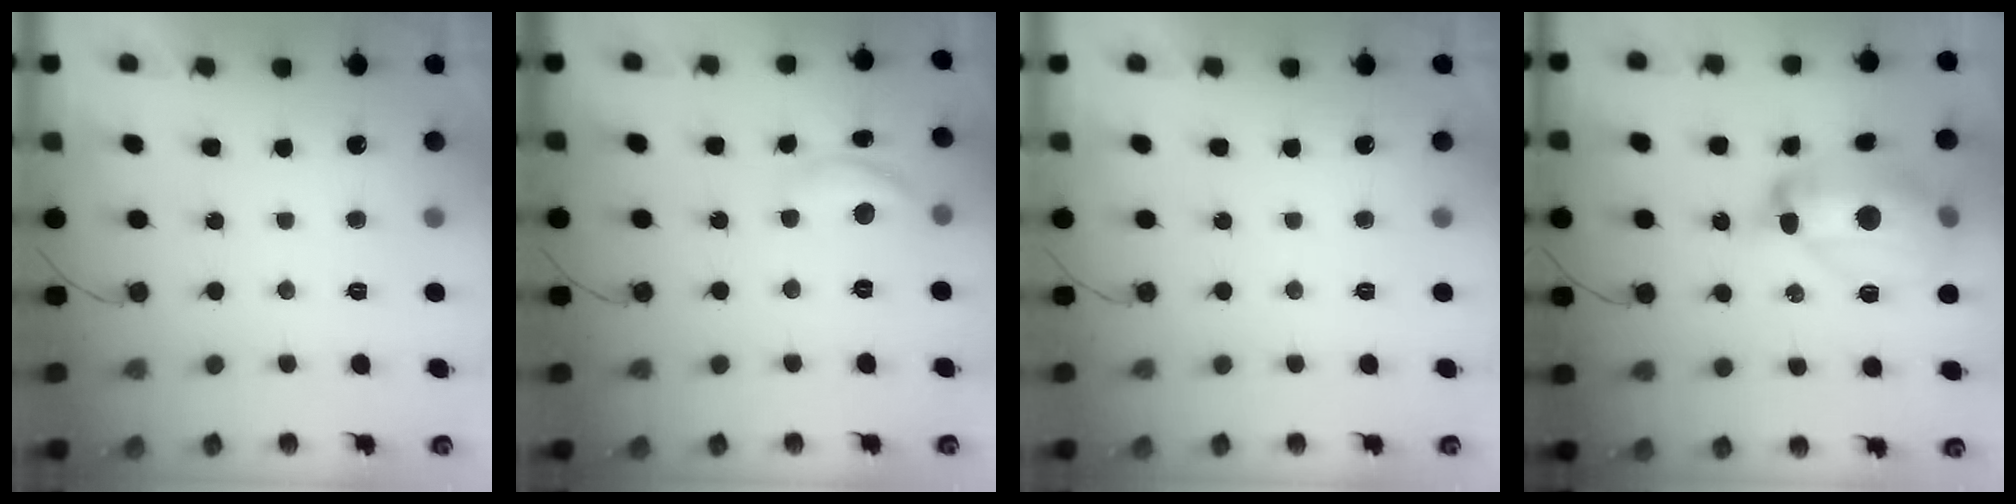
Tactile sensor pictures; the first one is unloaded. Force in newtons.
{"total": 9.3, "press": 9.3, "slide": 0.6}
{"total": 0.0}
{"total": 16.6, "press": 16.5, "slide": 1.7}